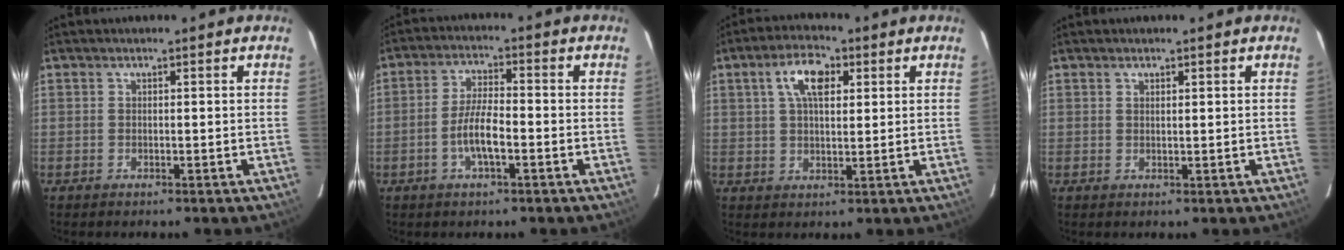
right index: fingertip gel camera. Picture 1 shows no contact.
{"total": 6.3, "force": [-2.3, 1.5, 5.7], "torque": [-0.114, 0.003, -0.045]}
{"total": 7.3, "force": [2.8, 3.4, 5.8], "torque": [-0.104, 0.017, 0.050]}
{"total": 0.8, "force": [0.6, 0.2, 0.4], "torque": [-0.007, 0.000, 0.012]}